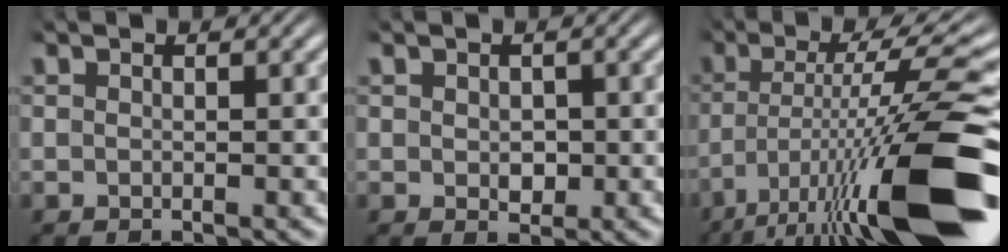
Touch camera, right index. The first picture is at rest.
{"total": 1.2, "force": [0.0, 0.9, 0.8], "torque": [-0.015, -0.014, 0.010]}
{"total": 11.7, "force": [-2.7, 2.7, 11.0], "torque": [-0.159, -0.010, -0.028]}